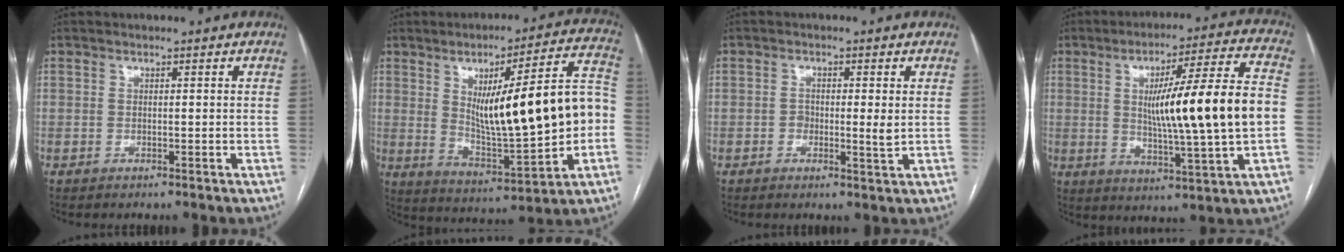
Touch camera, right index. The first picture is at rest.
{"total": 20.1, "force": [0.4, 3.3, 19.8], "torque": [-0.302, 0.020, 0.019]}
{"total": 3.1, "force": [-0.2, 1.1, 2.9], "torque": [-0.043, -0.001, -0.003]}
{"total": 18.2, "force": [0.2, 0.4, 18.2], "torque": [-0.283, 0.007, 0.001]}